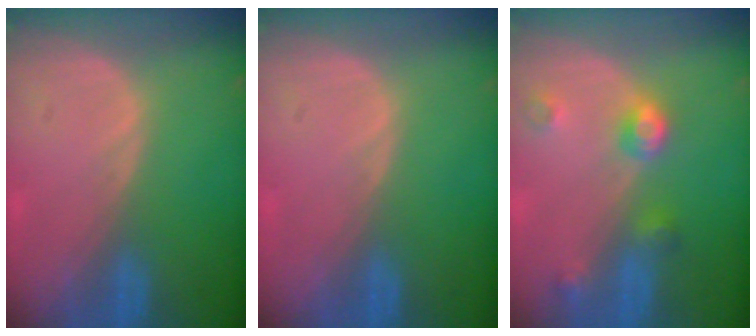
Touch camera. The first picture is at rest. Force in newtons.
{"total": 0.5, "press": 0.0, "slide": 0.5}
{"total": 4.5, "press": 4.0, "slide": 2.0}